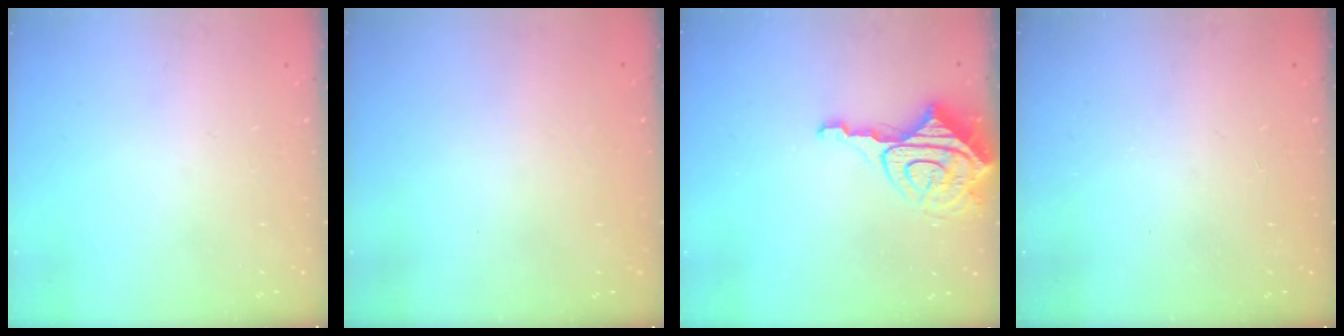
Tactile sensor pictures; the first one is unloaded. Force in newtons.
{"total": 0.0}
{"total": 11.7, "press": 11.7, "slide": 1.1}
{"total": 0.0}